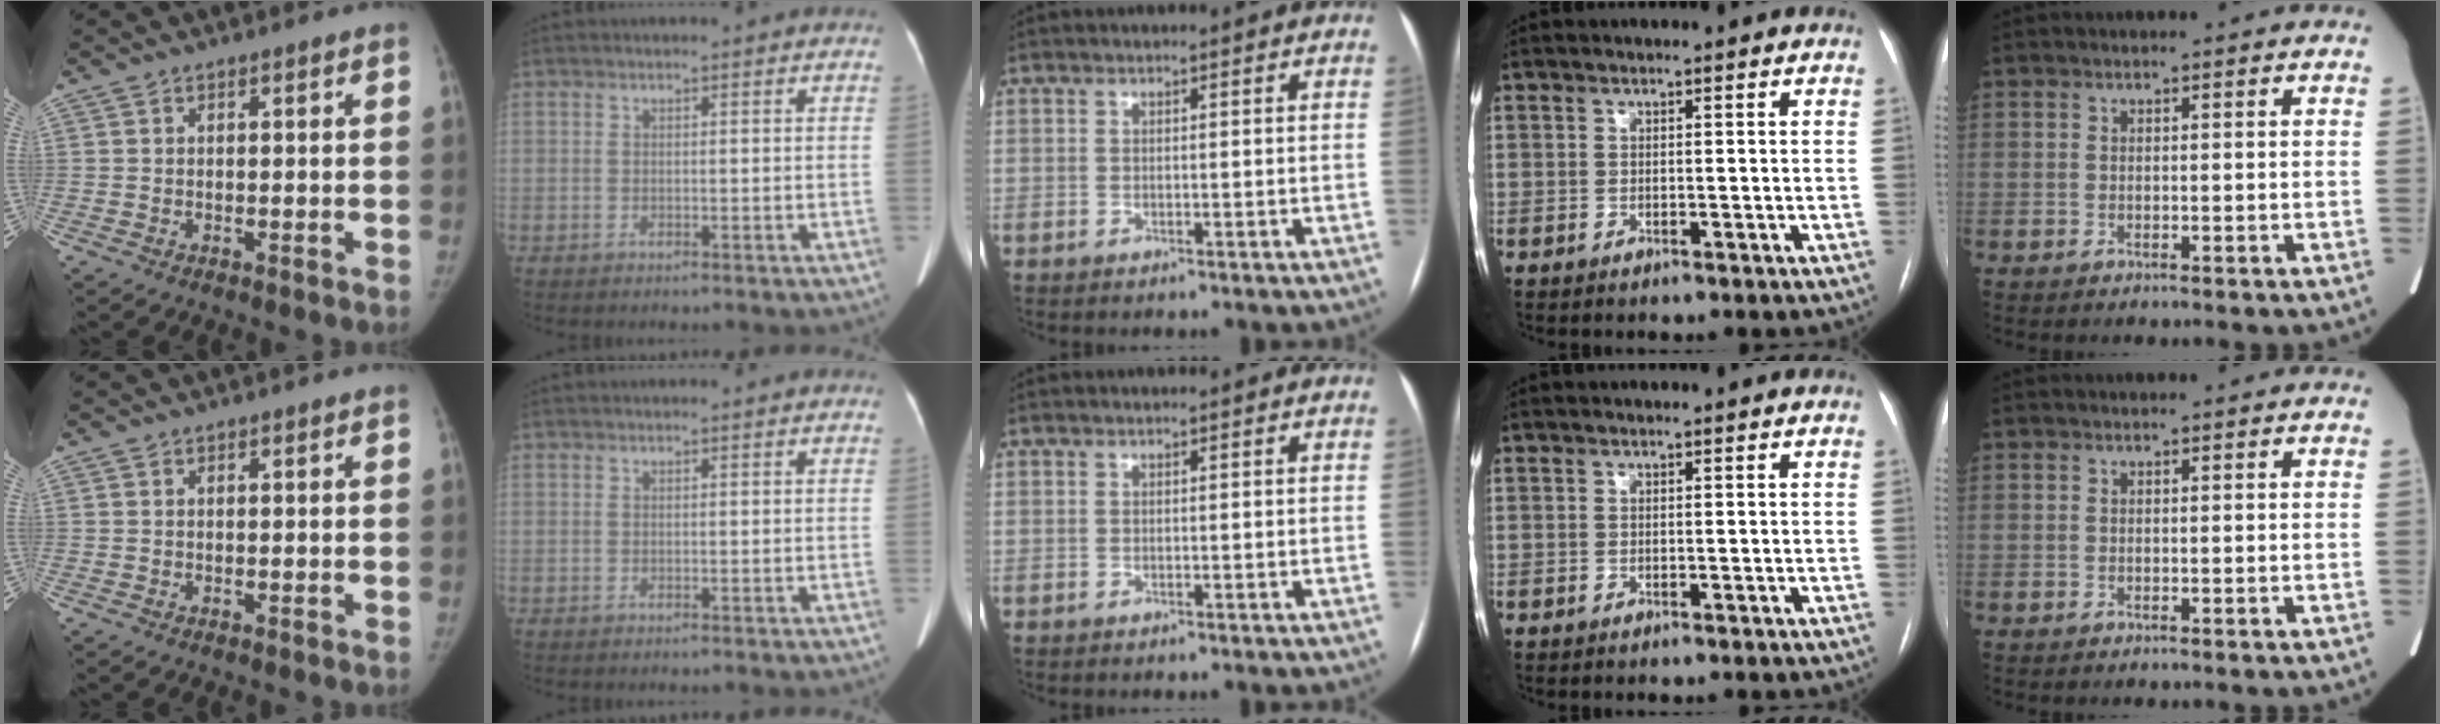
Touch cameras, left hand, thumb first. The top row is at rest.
{}